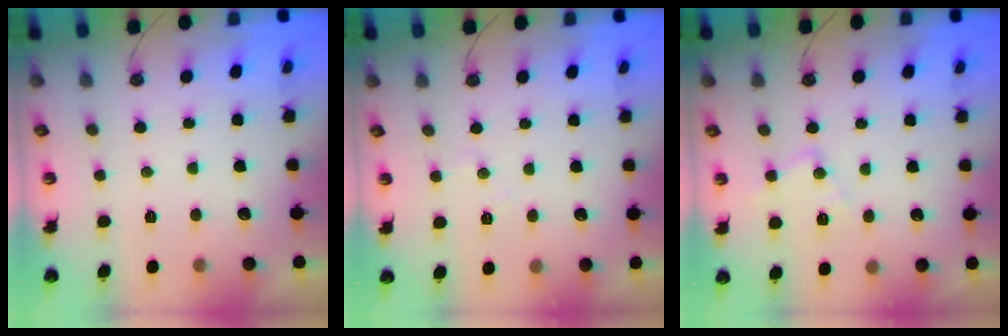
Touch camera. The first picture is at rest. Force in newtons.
{"total": 5.9, "press": 5.8, "slide": 0.8}
{"total": 9.0, "press": 9.0, "slide": 0.7}